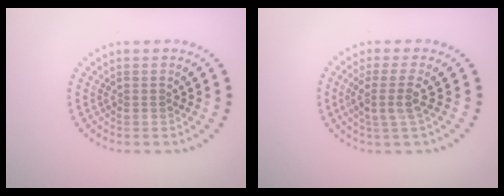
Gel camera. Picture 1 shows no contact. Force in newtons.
{"total": 2.4, "press": 1.9, "slide": 1.5}